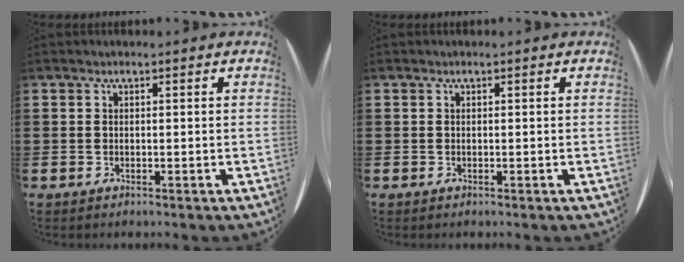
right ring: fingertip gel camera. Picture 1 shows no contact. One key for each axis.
{"total": 0.0}